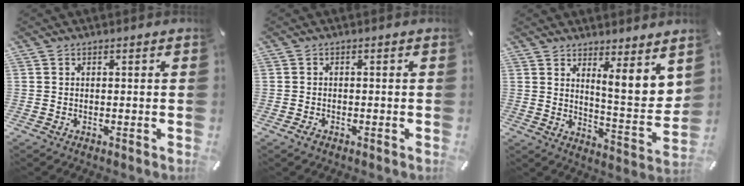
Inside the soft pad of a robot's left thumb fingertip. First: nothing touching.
{"total": 1.4, "force": [-1.0, 0.7, 0.6], "torque": [-0.012, 0.004, -0.019]}
{"total": 8.3, "force": [5.8, 1.5, 5.7], "torque": [-0.069, -0.068, 0.095]}